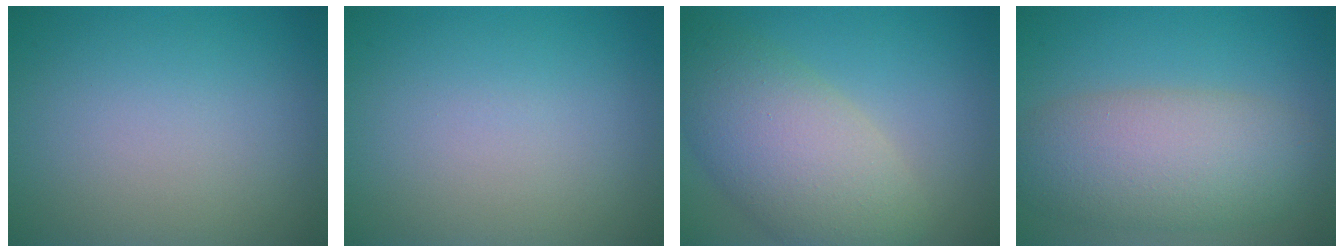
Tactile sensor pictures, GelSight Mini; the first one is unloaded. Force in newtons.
{"total": 0.0}
{"total": 8.0, "press": 8.0, "slide": 0.7}
{"total": 7.2, "press": 7.2, "slide": 0.4}